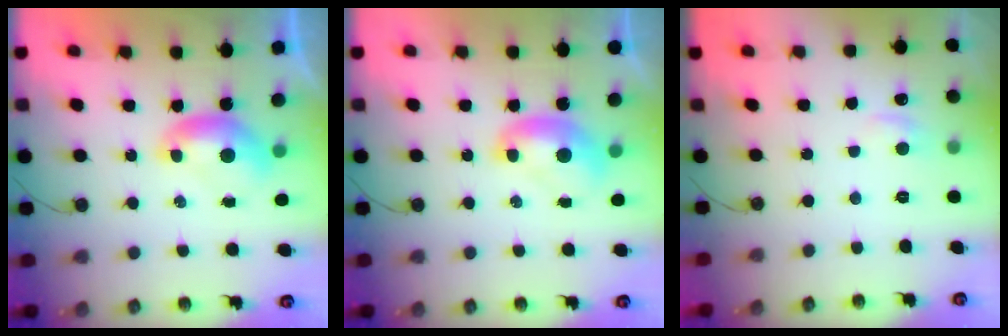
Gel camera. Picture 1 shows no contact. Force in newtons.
{"total": 1.6, "press": 1.6, "slide": 0.3}
{"total": 0.8, "press": 0.2, "slide": 0.8}